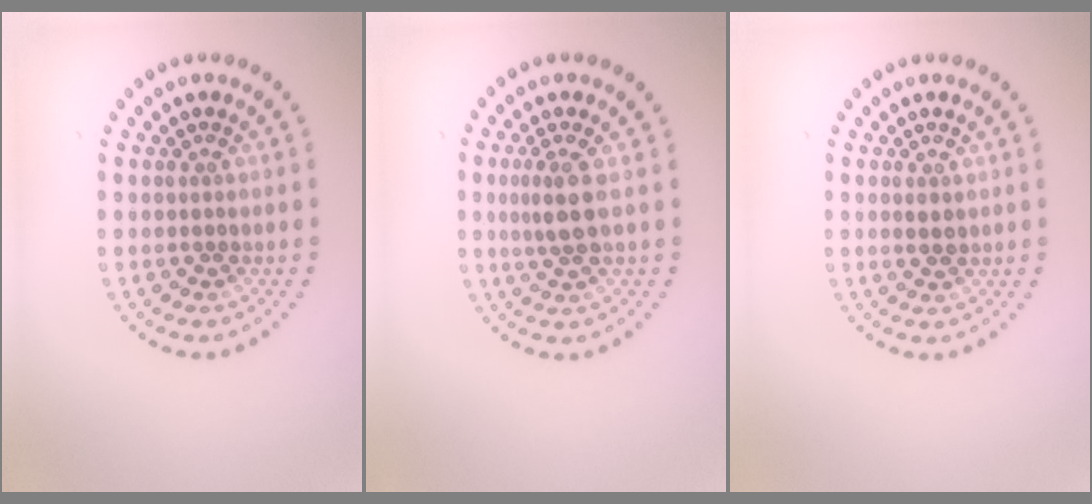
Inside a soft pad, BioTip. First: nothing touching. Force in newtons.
{"total": 2.5, "press": 2.1, "slide": 1.4}
{"total": 0.9, "press": 0.9, "slide": 0.1}